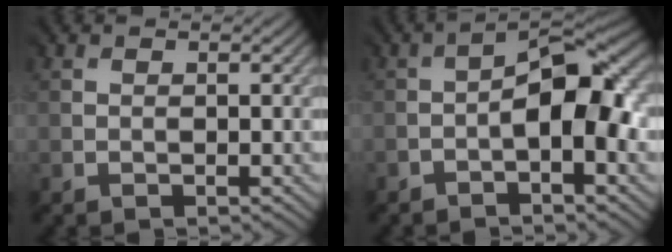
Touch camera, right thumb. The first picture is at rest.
{"total": 8.1, "force": [-1.7, 2.9, 7.4], "torque": [-0.119, 0.010, -0.030]}